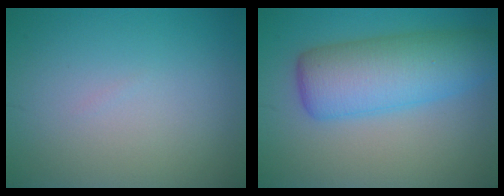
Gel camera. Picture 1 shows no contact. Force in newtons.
{"total": 7.6, "press": 7.6, "slide": 0.2}